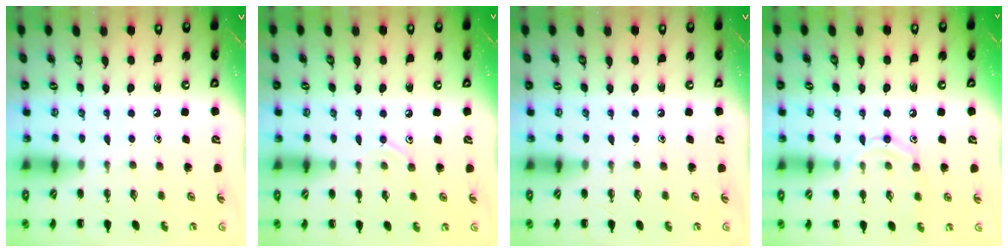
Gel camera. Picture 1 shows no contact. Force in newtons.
{"total": 6.5, "press": 6.1, "slide": 2.1}
{"total": 0.0}
{"total": 9.0, "press": 8.9, "slide": 1.2}